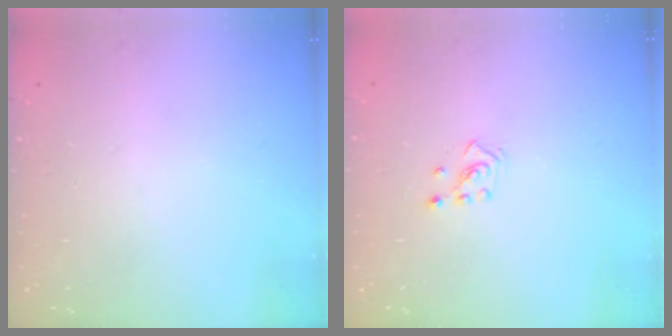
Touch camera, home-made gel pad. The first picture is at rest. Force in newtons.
{"total": 2.1, "press": 1.9, "slide": 0.8}